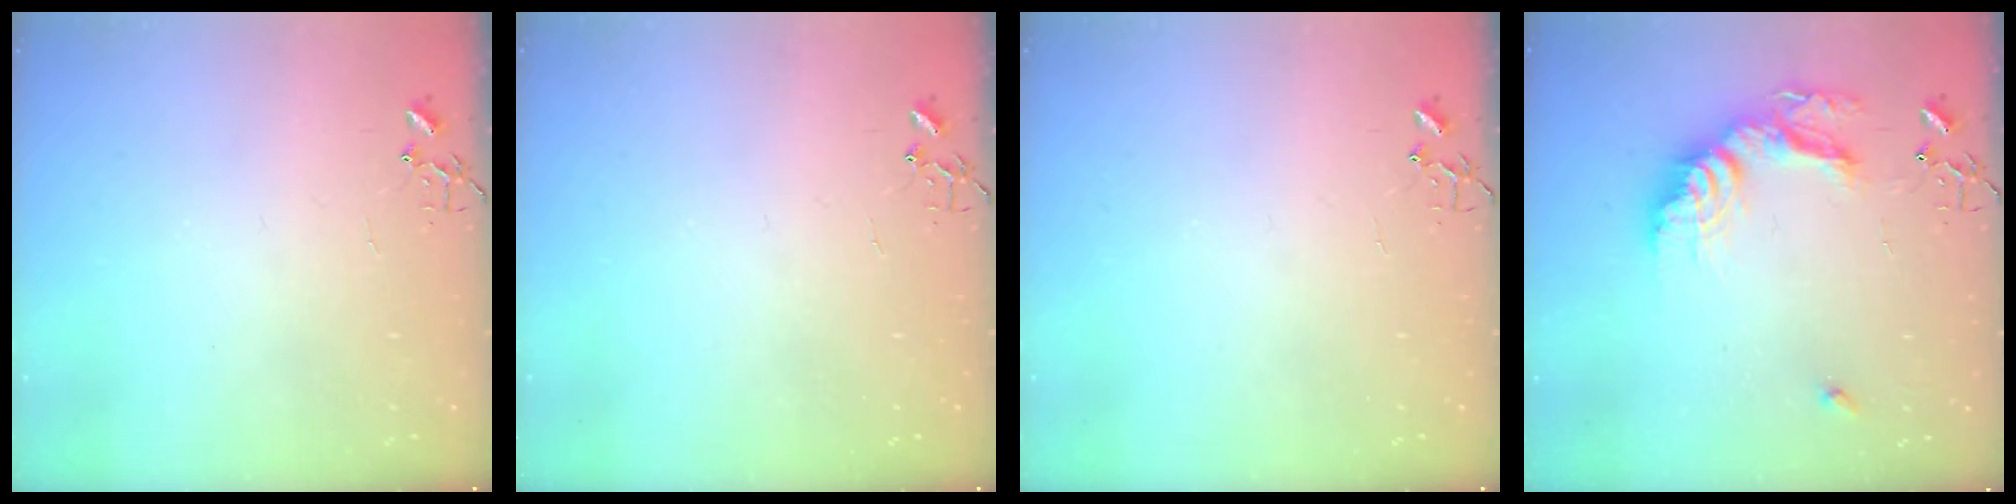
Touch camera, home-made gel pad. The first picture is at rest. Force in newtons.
{"total": 0.0}
{"total": 0.0}
{"total": 17.3, "press": 17.3, "slide": 1.1}